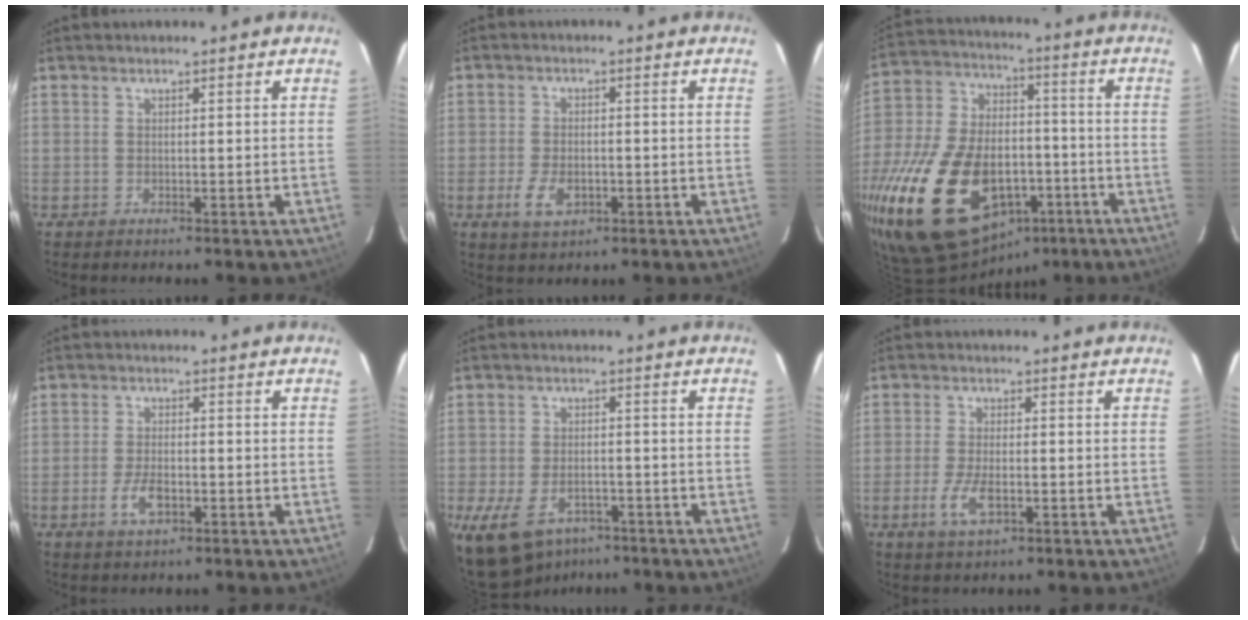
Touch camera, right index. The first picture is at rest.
{"total": 5.6, "force": [-2.2, 3.2, 4.1], "torque": [-0.093, -0.007, -0.035]}
{"total": 32.4, "force": [-14.1, 19.2, 22.0], "torque": [-0.480, -0.013, -0.207]}
{"total": 5.0, "force": [-2.0, 2.3, 3.9], "torque": [-0.086, -0.003, -0.036]}
{"total": 11.1, "force": [-7.3, 6.2, 5.6], "torque": [-0.136, -0.021, -0.118]}
{"total": 5.7, "force": [-2.2, 2.1, 4.8], "torque": [-0.109, -0.008, -0.041]}